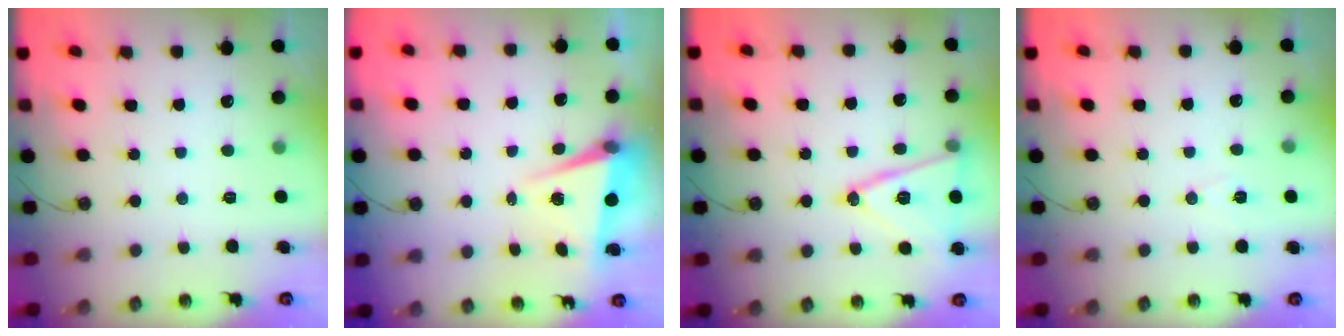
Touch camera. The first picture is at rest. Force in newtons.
{"total": 6.4, "press": 6.1, "slide": 2.0}
{"total": 15.7, "press": 15.3, "slide": 3.4}
{"total": 6.1, "press": 4.3, "slide": 4.4}